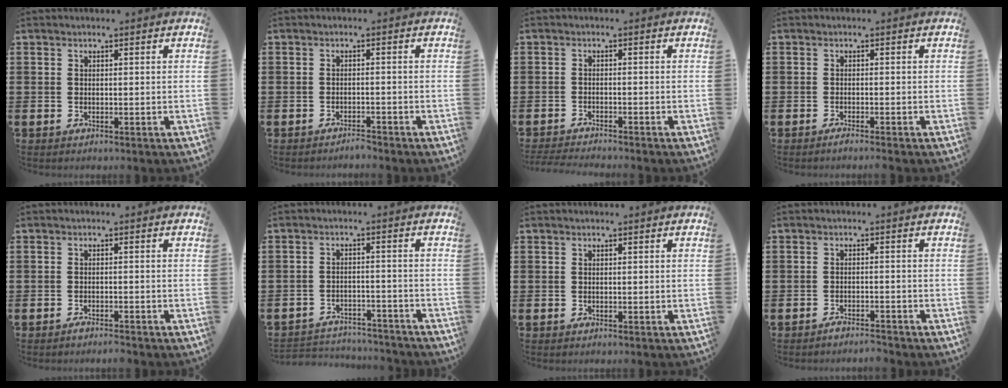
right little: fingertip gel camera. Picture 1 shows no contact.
{"total": 1.3, "force": [-1.3, -0.1, 0.0], "torque": [-0.003, 0.003, -0.027]}
{"total": 1.6, "force": [-1.5, -0.1, 0.2], "torque": [-0.004, 0.002, -0.031]}
{"total": 0.9, "force": [-0.7, -0.1, 0.5], "torque": [-0.008, -0.003, -0.013]}
{"total": 1.2, "force": [-1.2, 0.1, 0.4], "torque": [-0.009, -0.001, -0.023]}
{"total": 3.1, "force": [-3.1, 0.4, 0.0], "torque": [-0.006, 0.004, -0.067]}
{"total": 0.0}
{"total": 1.7, "force": [-1.7, 0.0, 0.3], "torque": [-0.007, 0.002, -0.033]}